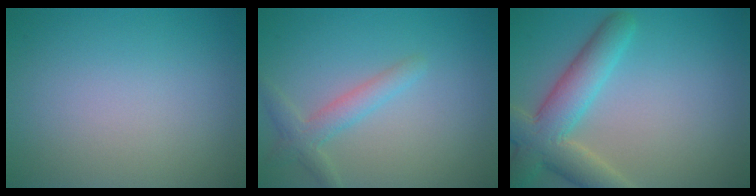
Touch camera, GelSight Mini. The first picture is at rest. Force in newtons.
{"total": 2.5, "press": 2.5, "slide": 0.1}
{"total": 6.2, "press": 6.2, "slide": 0.4}